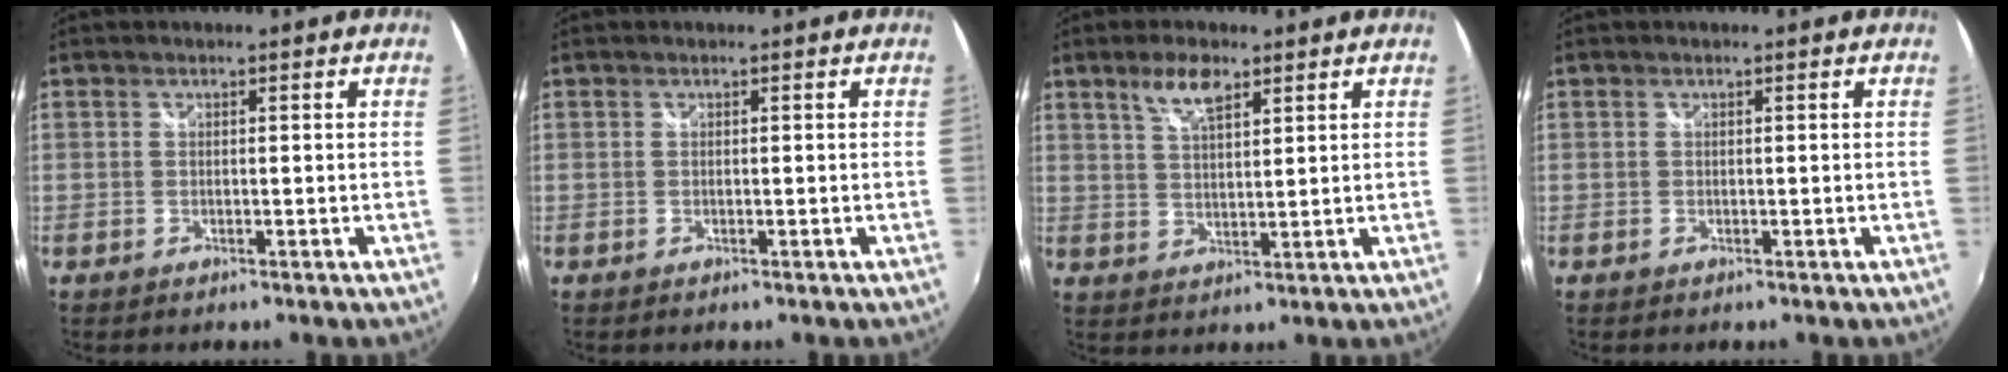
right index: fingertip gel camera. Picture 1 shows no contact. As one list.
[{"total": 0.0}, {"total": 5.5, "force": [3.5, 2.0, 3.8], "torque": [-0.069, 0.006, 0.065]}, {"total": 0.0}]